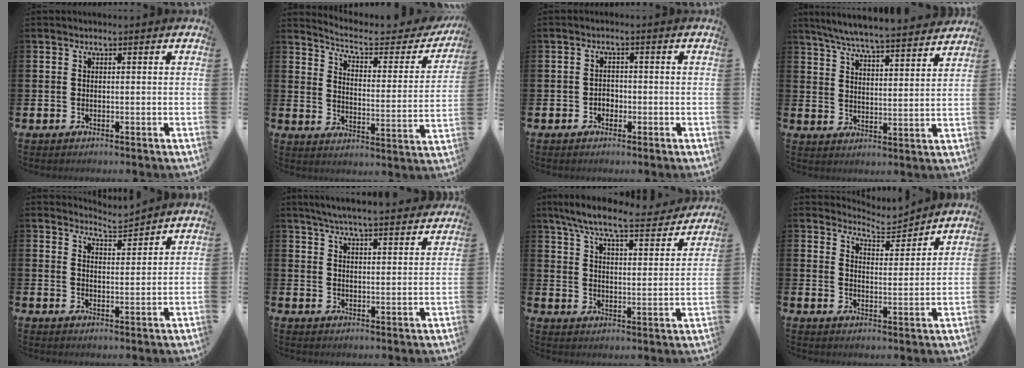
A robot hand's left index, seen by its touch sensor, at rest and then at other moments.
{"total": 6.1, "force": [5.4, 1.6, 2.3], "torque": [-0.066, -0.040, 0.084]}
{"total": 1.6, "force": [-0.8, 1.3, 0.5], "torque": [-0.007, 0.000, -0.019]}
{"total": 6.6, "force": [6.4, 0.1, 1.8], "torque": [-0.047, -0.049, 0.109]}
{"total": 4.6, "force": [4.6, 0.1, -0.1], "torque": [-0.006, -0.029, 0.082]}
{"total": 5.9, "force": [5.7, 0.0, 1.4], "torque": [-0.036, -0.032, 0.101]}
{"total": 8.3, "force": [7.5, 0.8, 3.5], "torque": [-0.091, -0.046, 0.128]}
{"total": 5.5, "force": [5.5, 0.5, 0.2], "torque": [-0.014, -0.032, 0.099]}